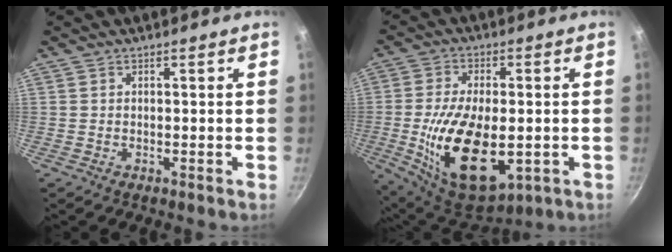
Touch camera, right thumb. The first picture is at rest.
{"total": 19.7, "force": [-3.7, 10.0, 16.6], "torque": [-0.290, -0.012, -0.038]}